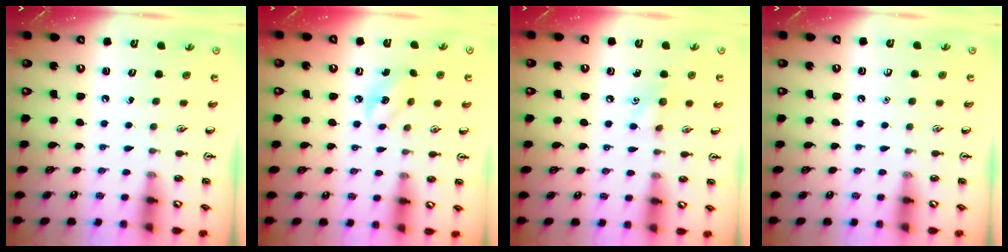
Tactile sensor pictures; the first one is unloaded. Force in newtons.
{"total": 4.6, "press": 4.5, "slide": 0.8}
{"total": 6.1, "press": 5.9, "slide": 1.6}
{"total": 0.0}